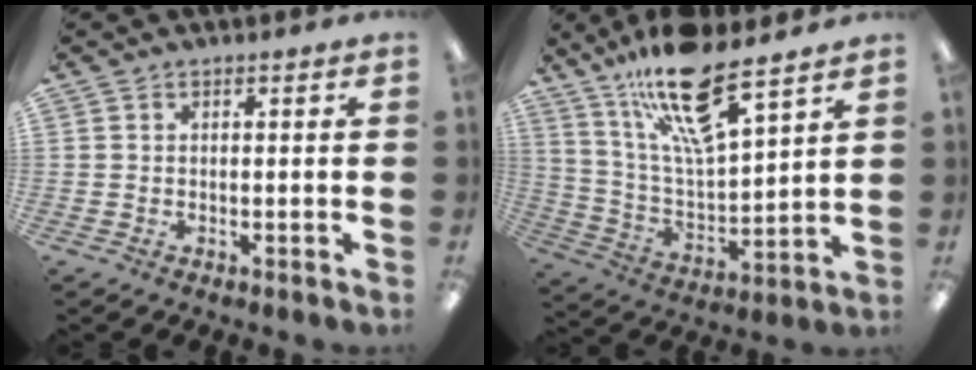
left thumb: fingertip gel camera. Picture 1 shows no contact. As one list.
[{"total": 18.3, "force": [13.2, 4.7, 11.8], "torque": [-0.217, -0.070, 0.222]}]